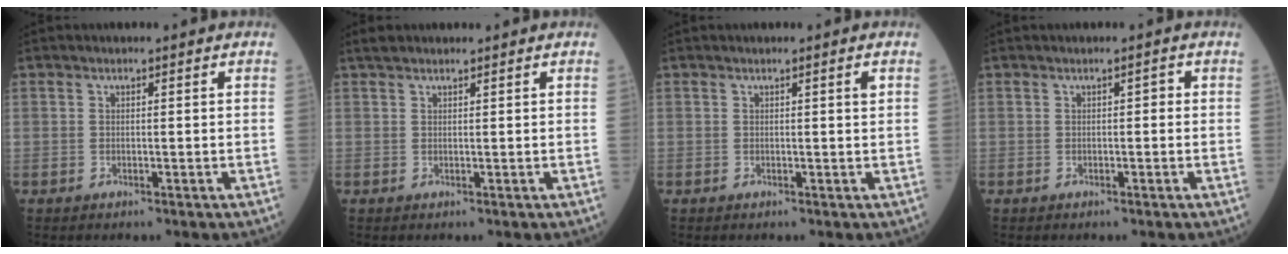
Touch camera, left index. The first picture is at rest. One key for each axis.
{"total": 1.6, "fx": 1.4, "fy": 0.6, "fz": 0.6, "tx": -0.015, "ty": 0.017, "tz": 0.025}
{"total": 0.6, "fx": 0.3, "fy": -0.1, "fz": 0.5, "tx": -0.007, "ty": 0.000, "tz": 0.004}
{"total": 0.6, "fx": 0.0, "fy": 0.2, "fz": 0.6, "tx": -0.003, "ty": 0.004, "tz": -0.002}